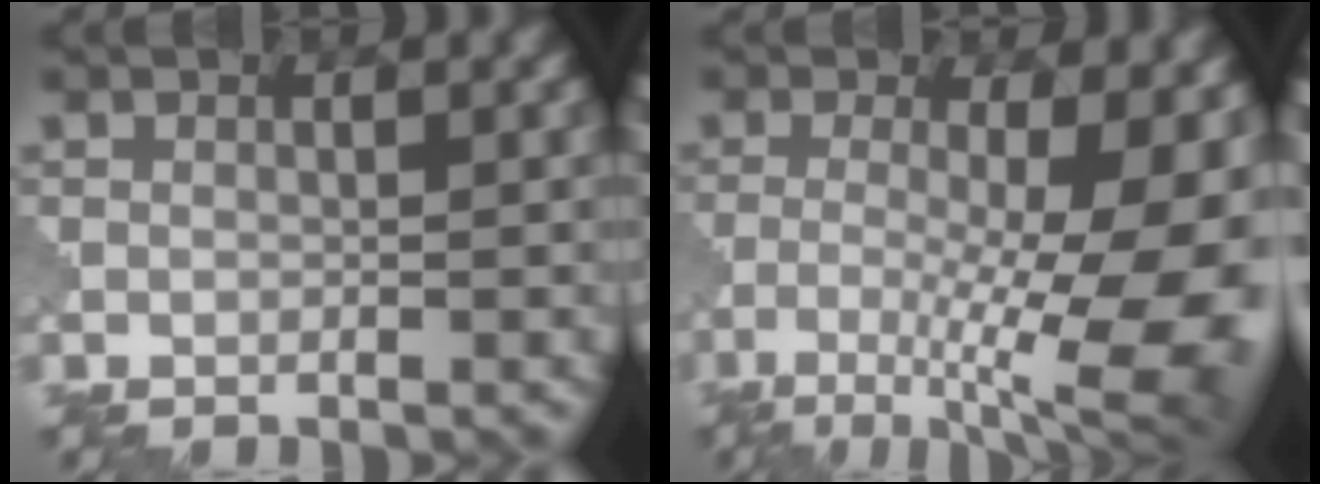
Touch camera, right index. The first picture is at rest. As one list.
[{"total": 12.3, "force": [-3.3, 4.0, 11.1], "torque": [-0.177, -0.014, -0.044]}]